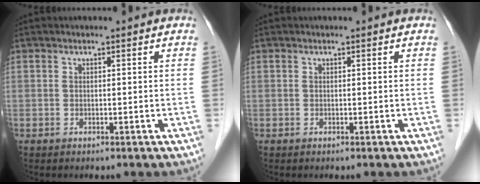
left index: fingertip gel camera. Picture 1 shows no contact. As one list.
[{"total": 0.0}]